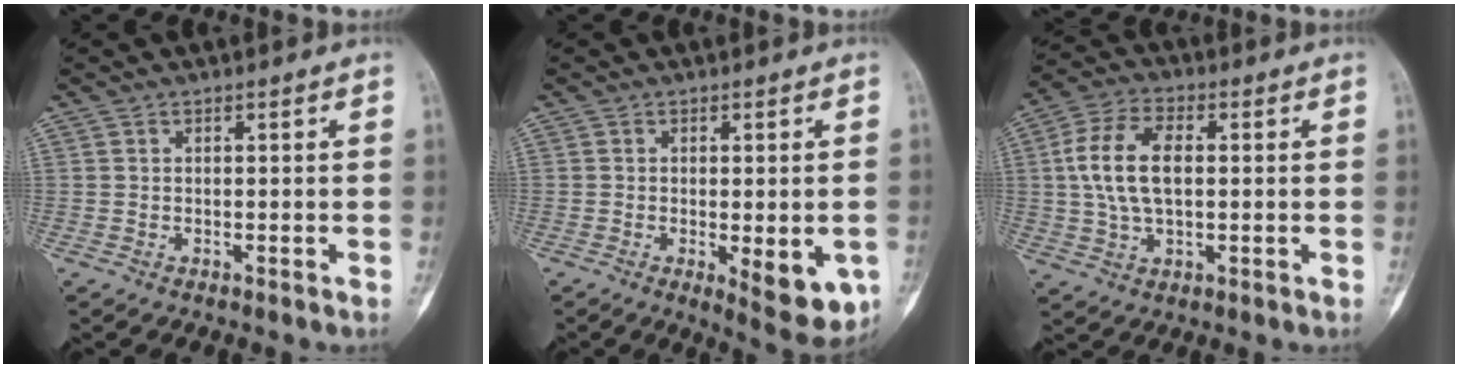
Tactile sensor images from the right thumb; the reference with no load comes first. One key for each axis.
{"total": 9.5, "fx": -2.7, "fy": 3.4, "fz": 8.5, "tx": -0.098, "ty": -0.015, "tz": -0.028}
{"total": 11.3, "fx": 1.1, "fy": 6.4, "fz": 9.3, "tx": -0.181, "ty": 0.015, "tz": 0.021}